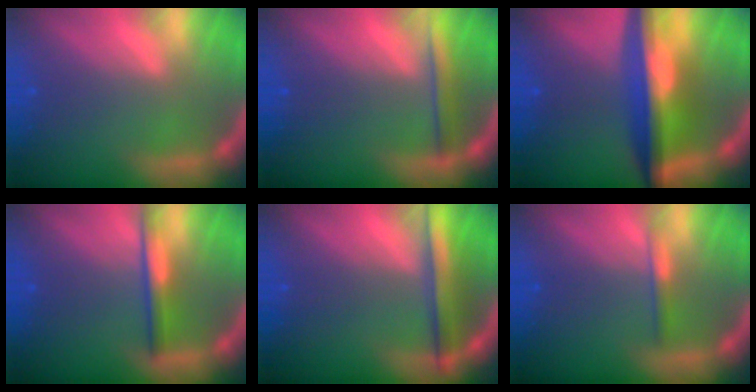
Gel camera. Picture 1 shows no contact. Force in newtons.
{"total": 2.5}
{"total": 9.6}
{"total": 3.0}
{"total": 4.4}
{"total": 1.4}